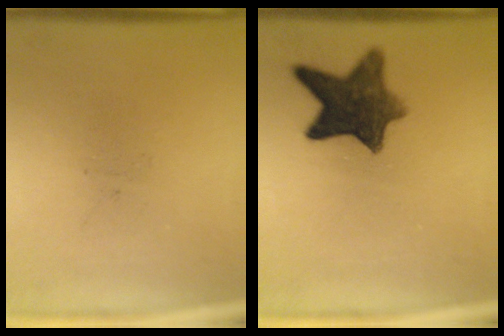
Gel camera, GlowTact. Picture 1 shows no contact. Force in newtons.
{"total": 9.9}